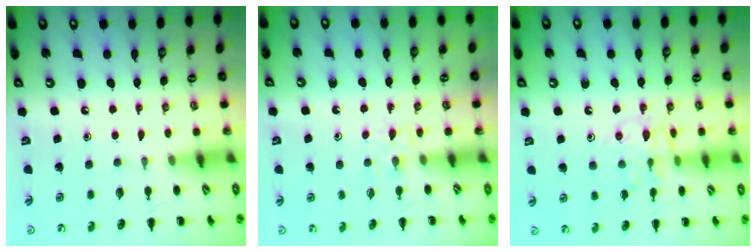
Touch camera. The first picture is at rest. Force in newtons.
{"total": 3.2, "press": 3.0, "slide": 1.1}
{"total": 10.1, "press": 10.1, "slide": 0.4}